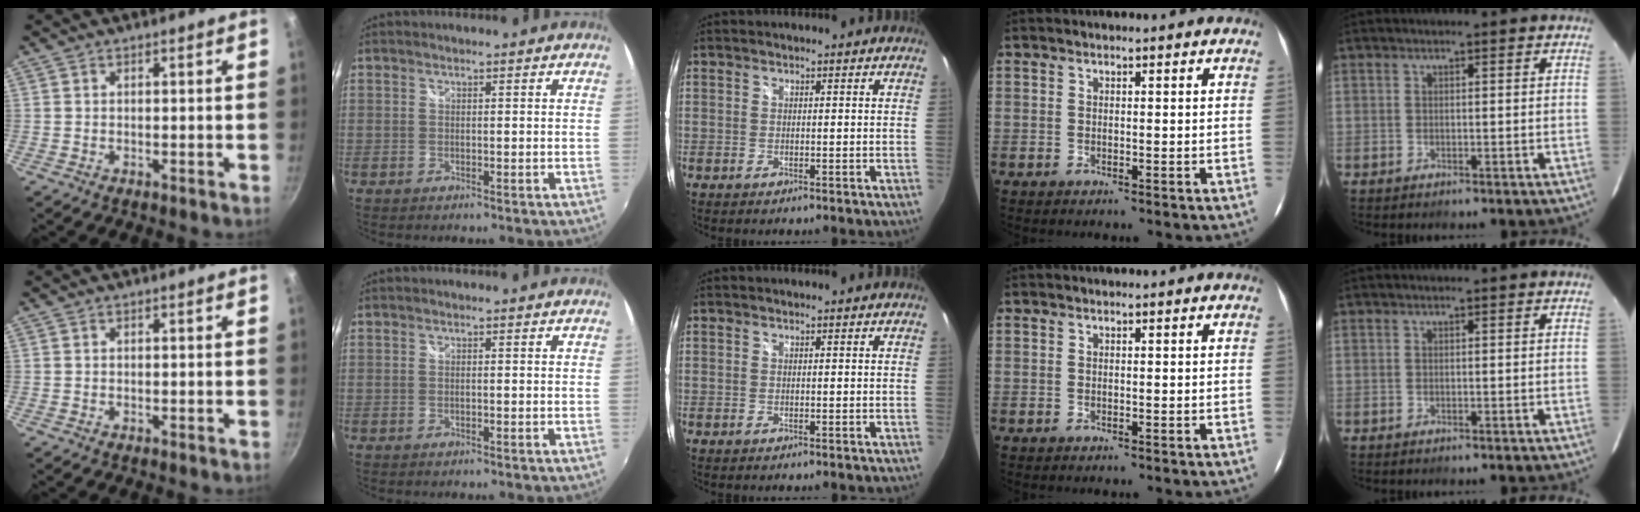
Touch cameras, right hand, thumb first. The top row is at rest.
{}